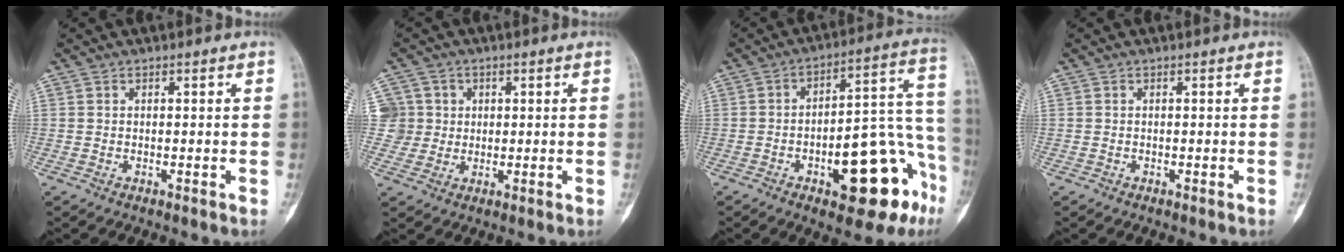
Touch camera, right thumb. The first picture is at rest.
{"total": 5.6, "force": [1.2, 5.5, 0.1], "torque": [0.031, 0.006, 0.021]}
{"total": 21.1, "force": [-8.9, 8.3, 17.3], "torque": [-0.166, 0.073, -0.109]}
{"total": 0.0}